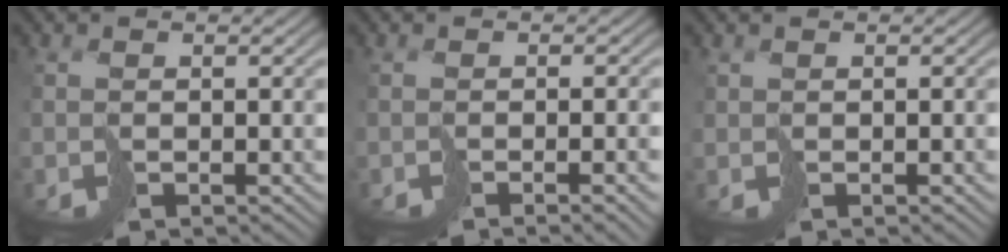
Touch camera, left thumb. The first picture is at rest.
{"total": 4.3, "force": [-1.3, 0.9, 3.9], "torque": [-0.054, -0.003, -0.020]}
{"total": 1.3, "force": [0.4, 0.4, 1.1], "torque": [-0.021, -0.001, 0.009]}